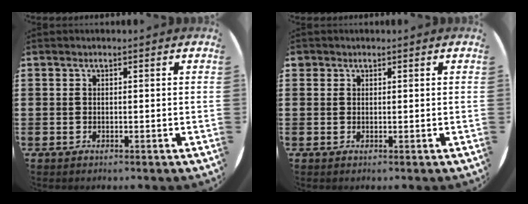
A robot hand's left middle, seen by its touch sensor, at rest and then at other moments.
{"total": 0.7, "force": [0.5, 0.4, 0.0], "torque": [0.000, 0.003, 0.011]}